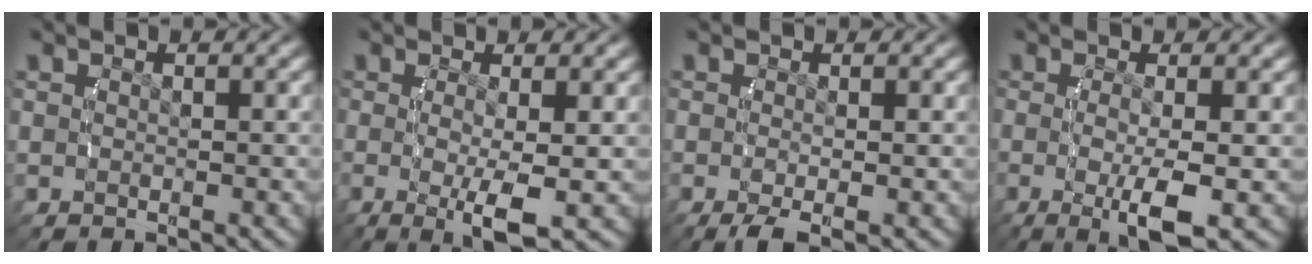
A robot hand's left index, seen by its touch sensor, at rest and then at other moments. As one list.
[{"total": 4.8, "force": [-1.4, 1.0, 4.4], "torque": [-0.083, -0.028, -0.011]}, {"total": 2.0, "force": [-1.3, 0.4, 1.5], "torque": [-0.032, -0.015, -0.014]}, {"total": 5.0, "force": [-1.6, 1.0, 4.6], "torque": [-0.089, -0.024, -0.017]}]